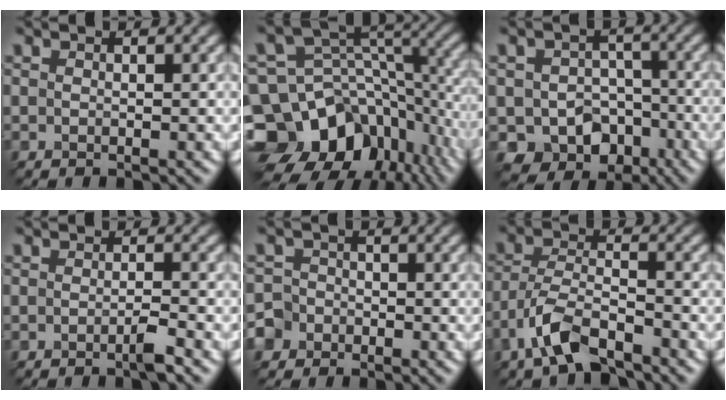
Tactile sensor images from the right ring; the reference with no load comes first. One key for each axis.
{"total": 14.0, "fx": -8.6, "fy": 9.7, "fz": 5.4, "tx": -0.154, "ty": 0.019, "tz": -0.114}
{"total": 5.6, "fx": -3.5, "fy": 4.2, "fz": 1.2, "tx": -0.015, "ty": -0.002, "tz": -0.028}
{"total": 1.5, "fx": -1.3, "fy": -0.5, "fz": 0.7, "tx": -0.020, "ty": 0.002, "tz": -0.015}
{"total": 2.9, "fx": -2.3, "fy": 1.5, "fz": -0.9, "tx": 0.011, "ty": 0.001, "tz": -0.033}
{"total": 4.4, "fx": -3.8, "fy": 0.8, "fz": 1.9, "tx": -0.059, "ty": 0.007, "tz": -0.064}